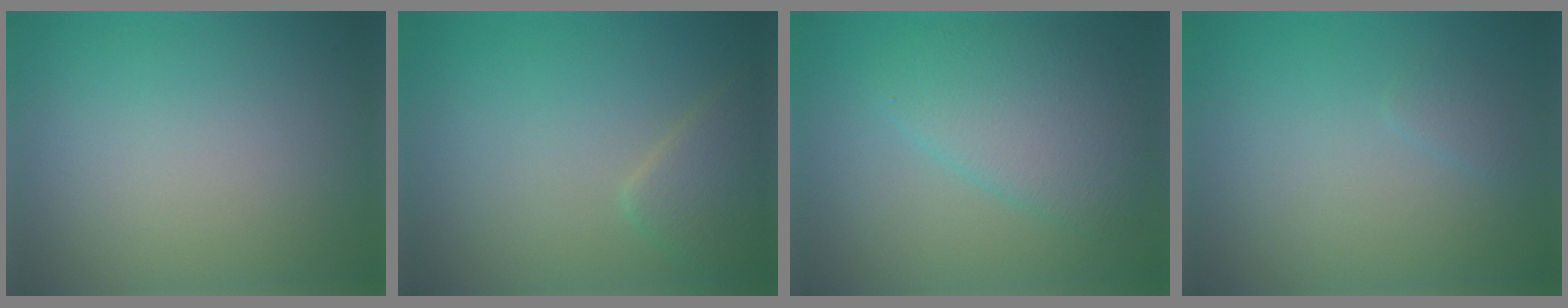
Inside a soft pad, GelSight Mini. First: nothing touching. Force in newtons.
{"total": 2.7, "press": 2.7, "slide": 0.1}
{"total": 4.9, "press": 4.9, "slide": 0.1}
{"total": 0.7, "press": 0.7, "slide": 0.1}